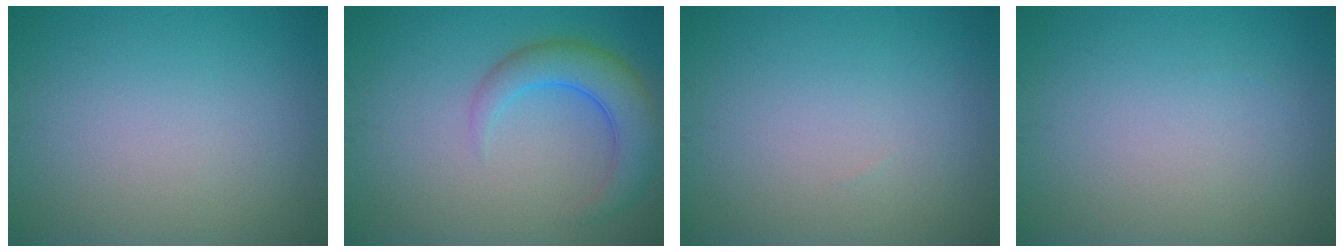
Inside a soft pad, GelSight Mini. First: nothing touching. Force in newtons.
{"total": 4.9, "press": 4.9, "slide": 0.3}
{"total": 0.0}
{"total": 0.0}